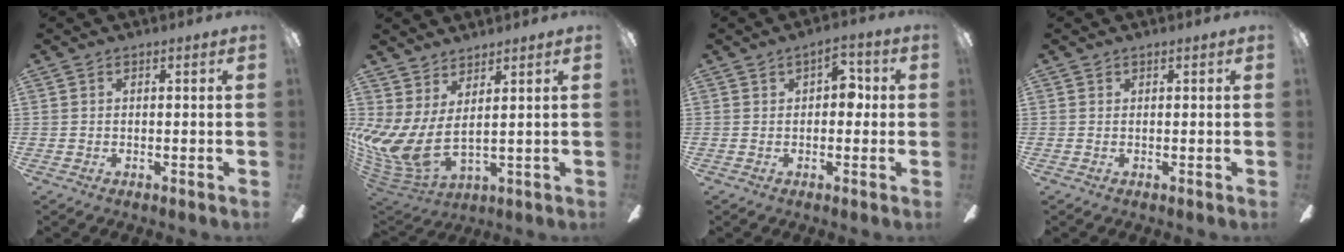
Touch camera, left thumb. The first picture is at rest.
{"total": 9.5, "force": [1.8, 4.6, 8.1], "torque": [-0.198, -0.038, 0.033]}
{"total": 5.6, "force": [1.0, 3.3, 4.4], "torque": [-0.053, 0.004, 0.012]}
{"total": 0.0}